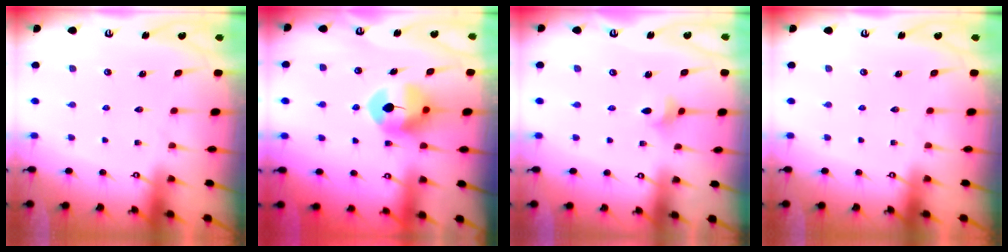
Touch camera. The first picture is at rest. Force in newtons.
{"total": 7.4, "press": 7.3, "slide": 1.1}
{"total": 2.9, "press": 2.8, "slide": 0.6}
{"total": 0.0}